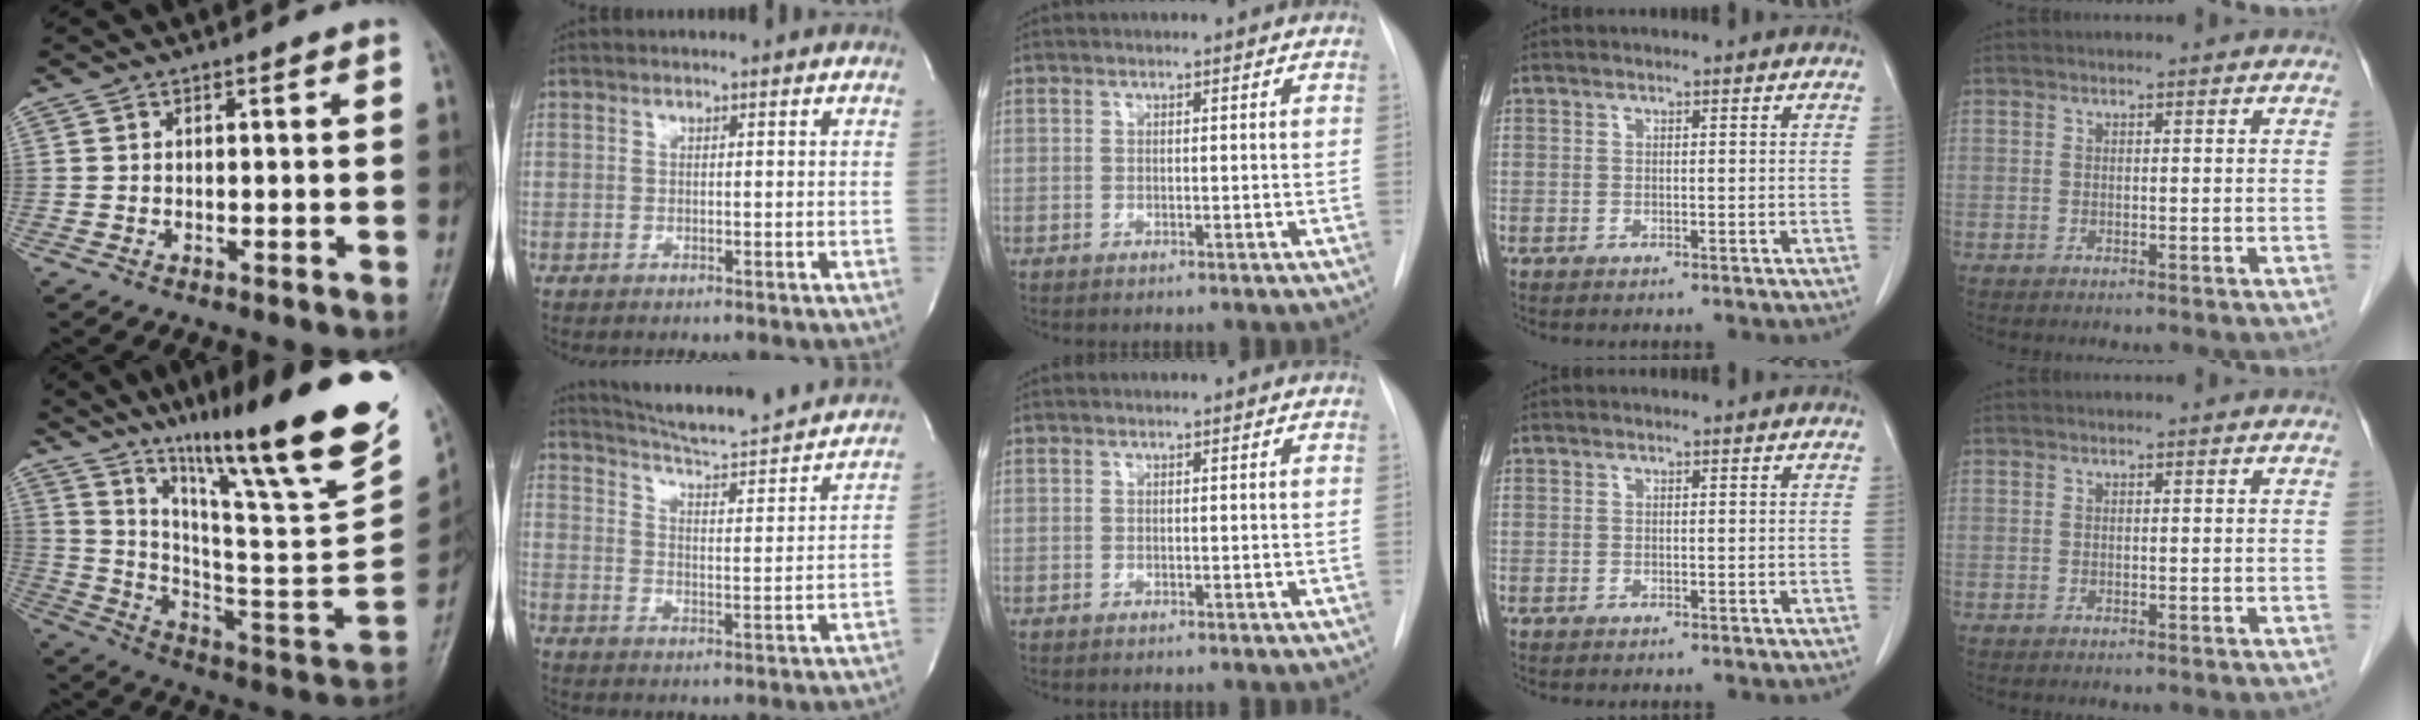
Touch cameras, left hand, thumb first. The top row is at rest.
{"thumb": {"total": 31.8, "force": [21.6, 3.9, 23.0], "torque": [-0.335, -0.098, 0.341]}, "index": {"total": 19.2, "force": [18.0, 1.3, 6.4], "torque": [-0.101, -0.033, 0.240]}}